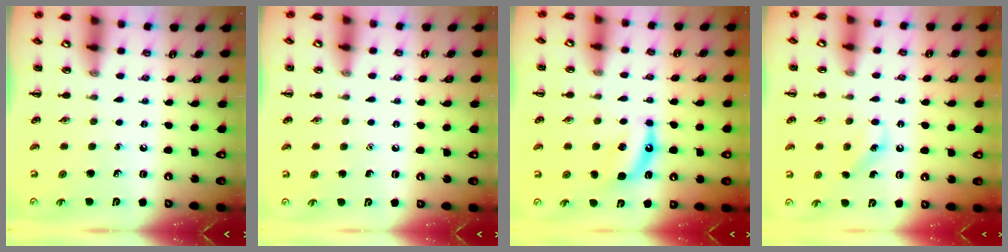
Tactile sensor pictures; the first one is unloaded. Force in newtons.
{"total": 1.5, "press": 1.5, "slide": 0.1}
{"total": 6.9, "press": 6.9, "slide": 1.0}
{"total": 7.0, "press": 6.9, "slide": 1.2}